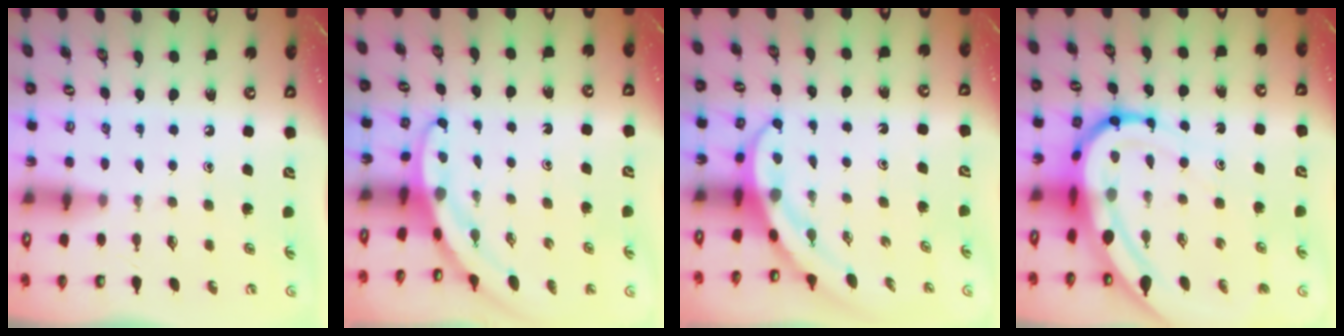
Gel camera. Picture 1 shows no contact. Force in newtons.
{"total": 2.9, "press": 2.9, "slide": 0.2}
{"total": 4.0, "press": 3.9, "slide": 0.4}
{"total": 13.9, "press": 13.8, "slide": 1.3}